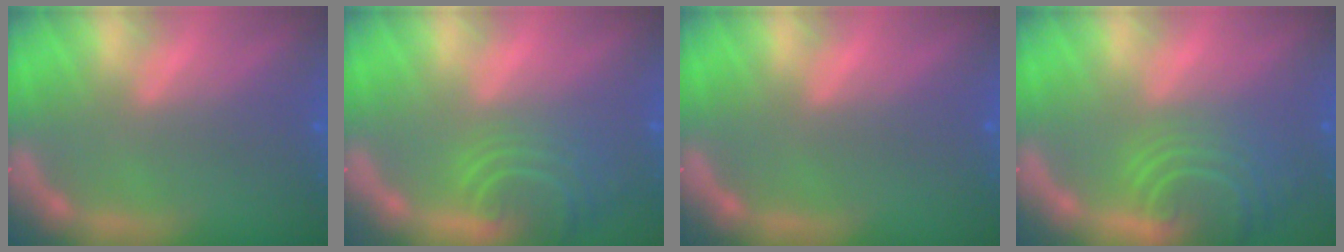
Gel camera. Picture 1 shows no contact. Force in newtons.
{"total": 5.1}
{"total": 0.0}
{"total": 6.6}